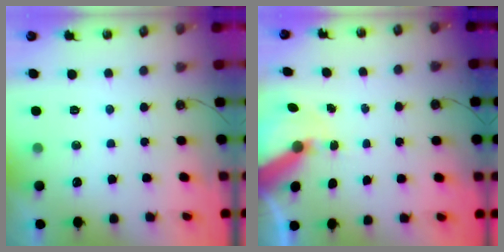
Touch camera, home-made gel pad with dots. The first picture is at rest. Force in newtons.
{"total": 8.9, "press": 8.8, "slide": 1.2}